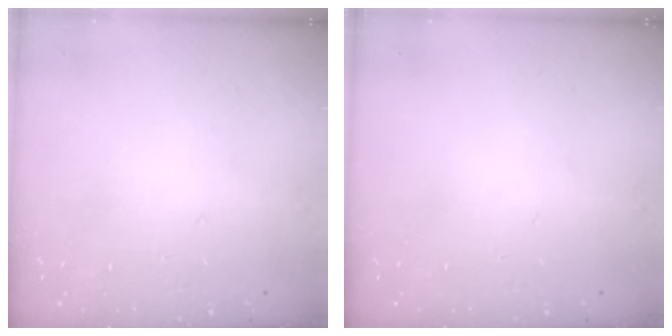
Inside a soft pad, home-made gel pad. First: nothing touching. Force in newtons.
{"total": 0.0}